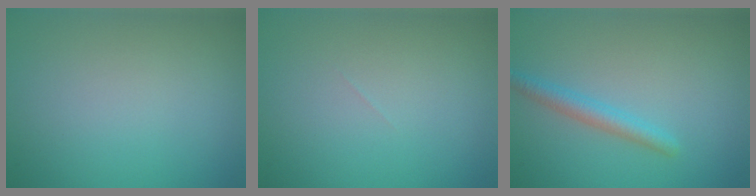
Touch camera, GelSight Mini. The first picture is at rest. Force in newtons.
{"total": 0.0}
{"total": 2.2, "press": 2.2, "slide": 0.1}